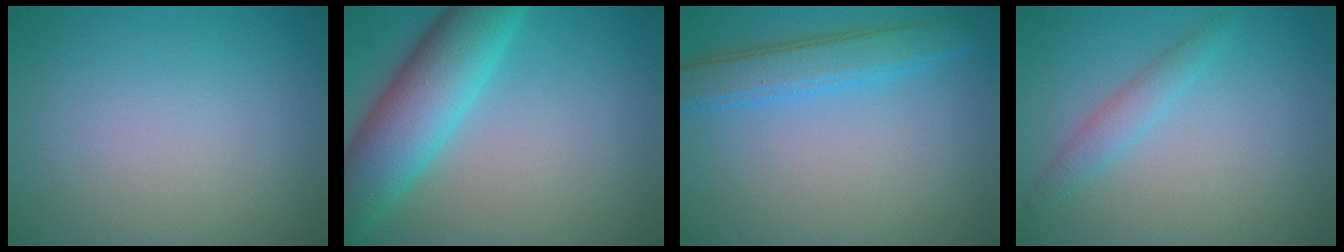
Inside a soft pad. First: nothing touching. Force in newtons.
{"total": 8.2, "press": 8.2, "slide": 0.2}
{"total": 4.7, "press": 4.7, "slide": 0.1}
{"total": 1.9, "press": 1.9, "slide": 0.1}